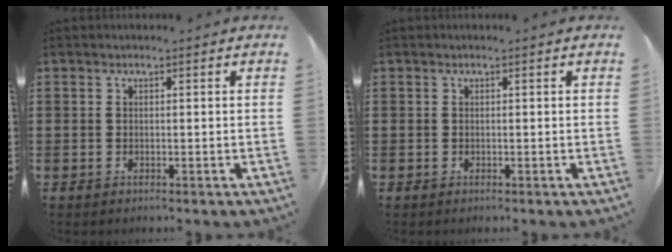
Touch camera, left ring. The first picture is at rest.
{"total": 0.0}